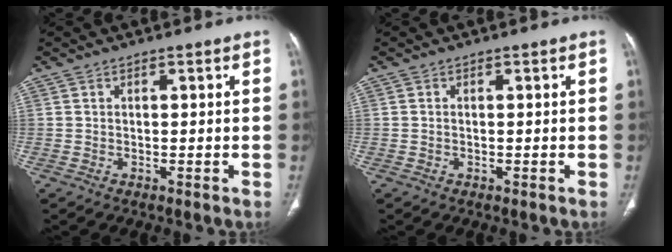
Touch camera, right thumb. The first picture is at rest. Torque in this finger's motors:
{"motor_torque": [-0.22, 0.08, -0.20, 0.41, -0.01]}